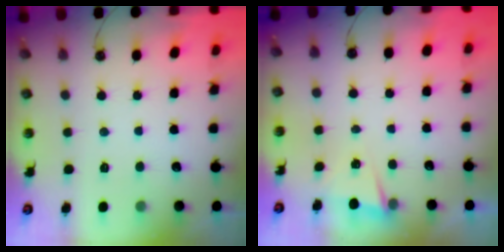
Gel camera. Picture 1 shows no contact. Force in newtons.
{"total": 2.4, "press": 2.2, "slide": 1.1}